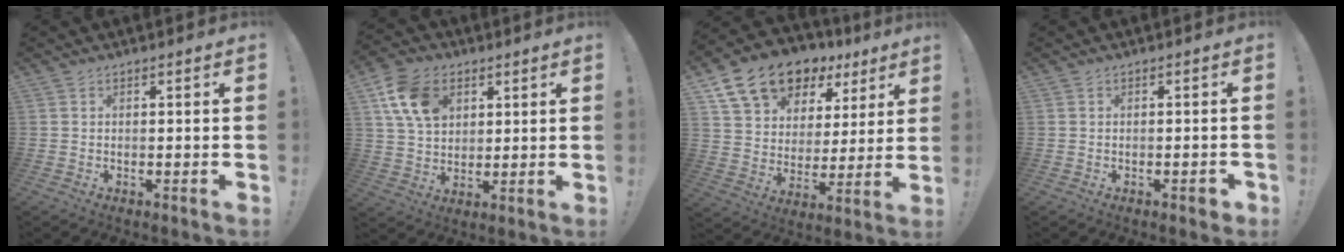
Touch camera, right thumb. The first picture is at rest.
{"total": 13.4, "force": [5.7, 9.7, 7.1], "torque": [-0.129, -0.009, 0.115]}
{"total": 16.5, "force": [11.1, 10.1, 6.9], "torque": [-0.119, -0.065, 0.208]}
{"total": 2.5, "force": [-1.4, 0.9, 1.8], "torque": [-0.031, 0.011, -0.022]}